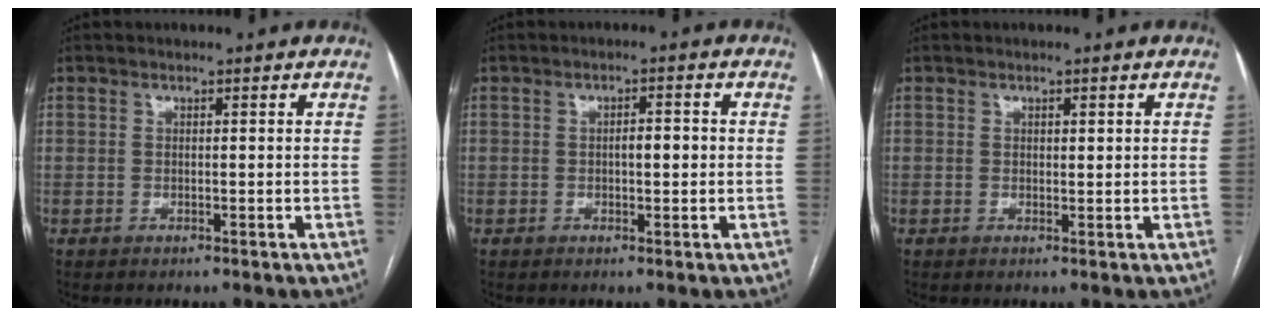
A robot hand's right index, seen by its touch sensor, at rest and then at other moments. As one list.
[{"total": 2.7, "force": [-0.1, 0.9, 2.5], "torque": [-0.038, 0.006, -0.001]}, {"total": 1.1, "force": [0.4, 0.4, 0.9], "torque": [-0.011, 0.000, 0.006]}]